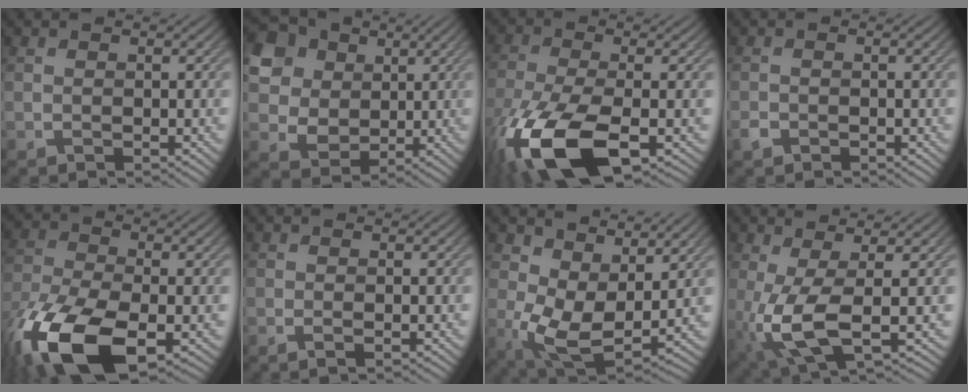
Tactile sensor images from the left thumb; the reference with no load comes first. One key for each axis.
{"total": 12.6, "fx": 4.3, "fy": 10.4, "fz": 5.8, "tx": -0.192, "ty": 0.013, "tz": 0.098}
{"total": 14.6, "fx": -6.2, "fy": 6.0, "fz": 11.7, "tx": -0.282, "ty": -0.042, "tz": -0.115}
{"total": 1.1, "fx": -0.8, "fy": 0.6, "fz": 0.4, "tx": -0.009, "ty": -0.003, "tz": -0.018}
{"total": 15.1, "fx": -7.3, "fy": 7.3, "fz": 11.0, "tx": -0.262, "ty": -0.046, "tz": -0.137}
{"total": 0.8, "fx": -0.2, "fy": 0.1, "fz": 0.8, "tx": -0.016, "ty": -0.004, "tz": -0.006}
{"total": 9.3, "fx": 2.8, "fy": 5.3, "fz": 7.1, "tx": -0.148, "ty": -0.013, "tz": 0.051}
{"total": 8.0, "fx": -0.8, "fy": 2.5, "fz": 7.5, "tx": -0.169, "ty": -0.004, "tz": -0.015}